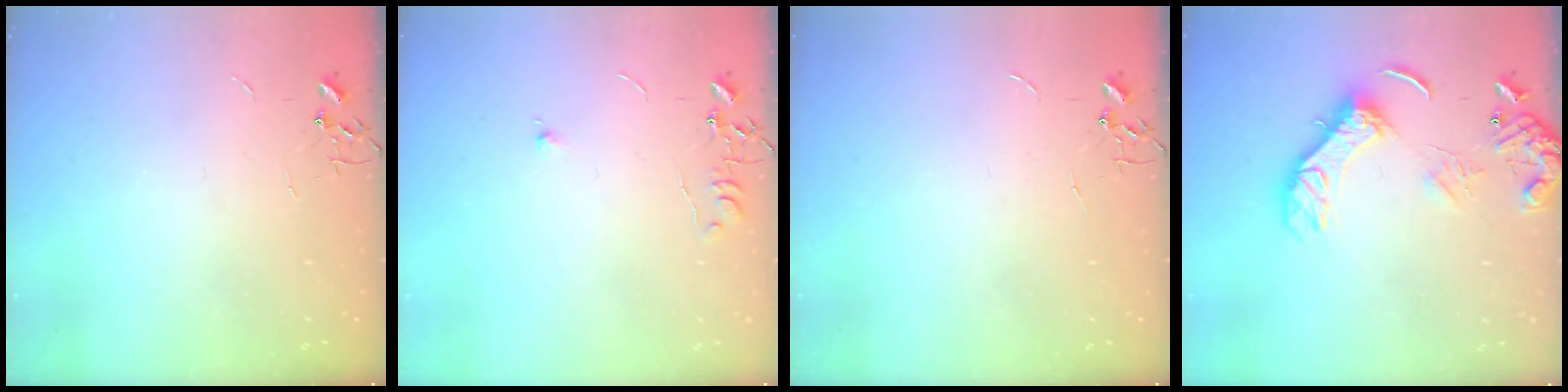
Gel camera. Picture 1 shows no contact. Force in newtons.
{"total": 6.0, "press": 5.9, "slide": 0.7}
{"total": 0.0}
{"total": 13.6, "press": 13.4, "slide": 1.8}